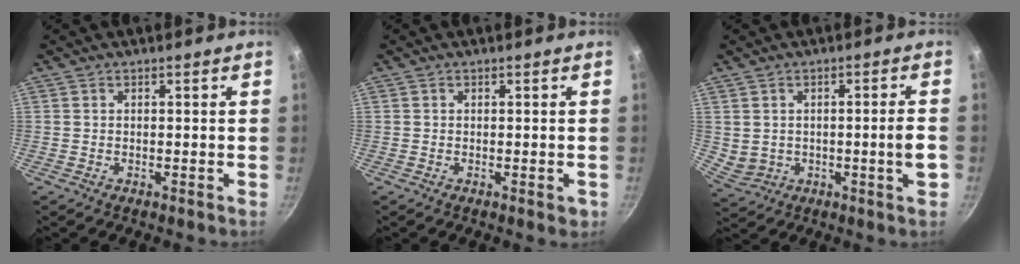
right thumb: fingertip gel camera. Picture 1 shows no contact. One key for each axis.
{"total": 1.5, "fx": -0.4, "fy": 0.6, "fz": 1.3, "tx": -0.014, "ty": -0.001, "tz": -0.007}
{"total": 6.3, "fx": -0.2, "fy": 2.2, "fz": 5.9, "tx": -0.094, "ty": 0.008, "tz": 0.017}